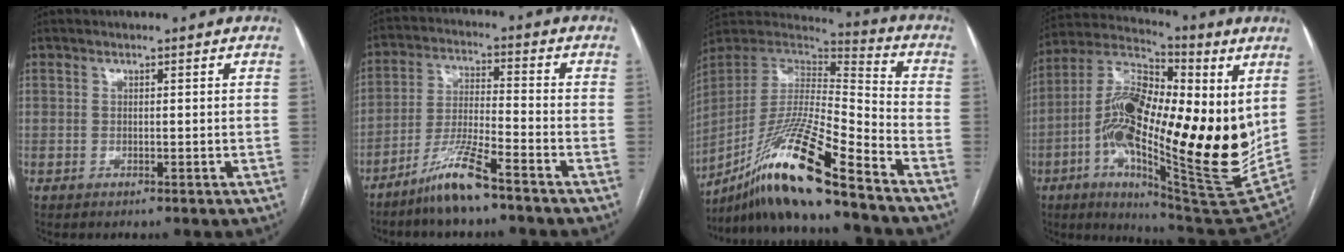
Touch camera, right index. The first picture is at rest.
{"total": 8.4, "force": [-6.3, 0.2, 5.5], "torque": [-0.114, -0.019, -0.125]}
{"total": 20.2, "force": [-15.1, -0.1, 13.5], "torque": [-0.291, -0.022, -0.284]}
{"total": 27.9, "force": [0.9, 8.1, 26.7], "torque": [-0.437, 0.013, 0.010]}